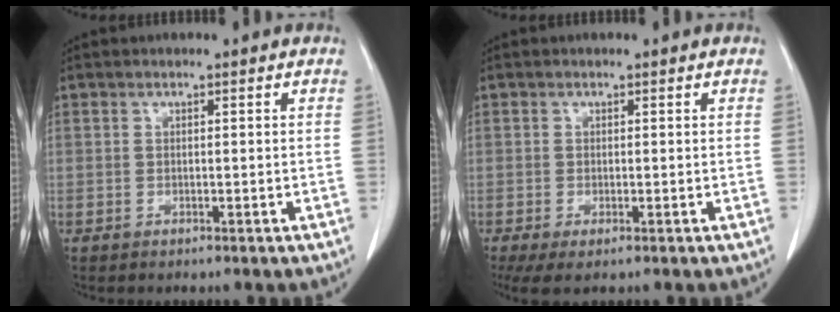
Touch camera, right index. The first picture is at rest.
{"total": 3.5, "force": [-1.9, 1.2, 2.8], "torque": [-0.050, -0.014, -0.029]}